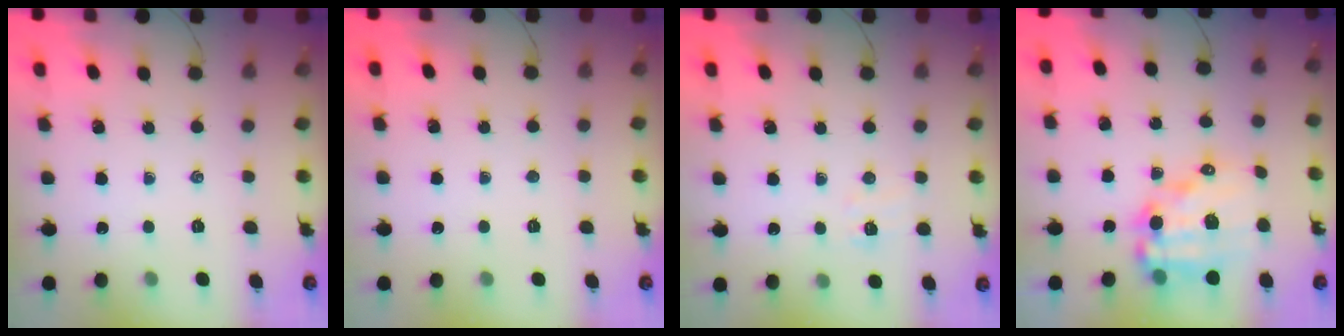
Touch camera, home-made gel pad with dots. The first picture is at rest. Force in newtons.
{"total": 0.0}
{"total": 5.0, "press": 4.9, "slide": 1.1}
{"total": 14.5, "press": 14.1, "slide": 3.5}